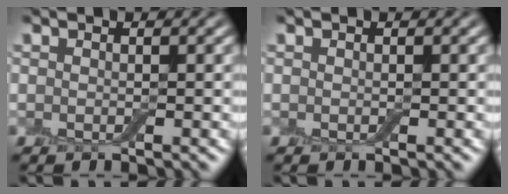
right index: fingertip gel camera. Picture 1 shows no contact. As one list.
[{"total": 0.0}]